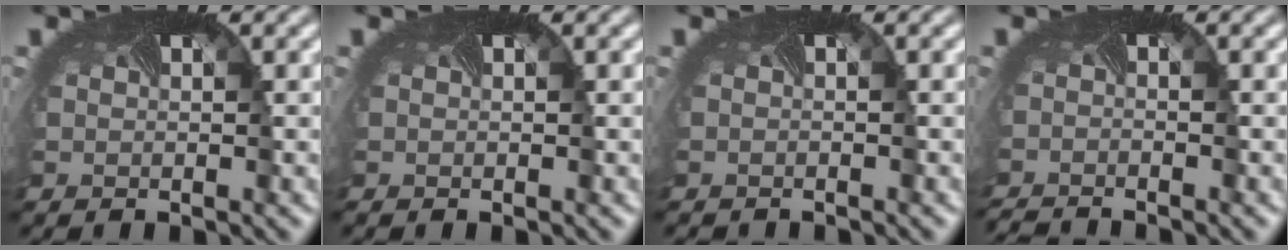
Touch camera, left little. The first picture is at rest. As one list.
[{"total": 0.0}, {"total": 0.7, "force": [-0.6, -0.3, -0.2], "torque": [0.003, -0.011, -0.011]}, {"total": 2.3, "force": [-2.3, -0.3, -0.1], "torque": [-0.005, -0.020, -0.042]}]